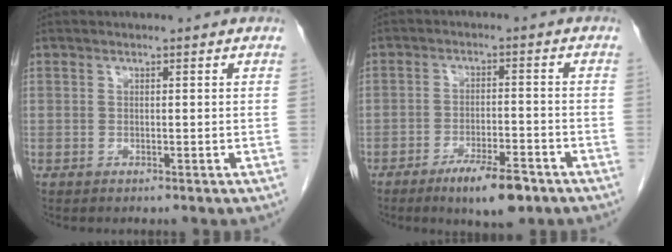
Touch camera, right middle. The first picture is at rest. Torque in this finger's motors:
{"motor_torque": [0.36, -0.35, 0.09, 0.03]}